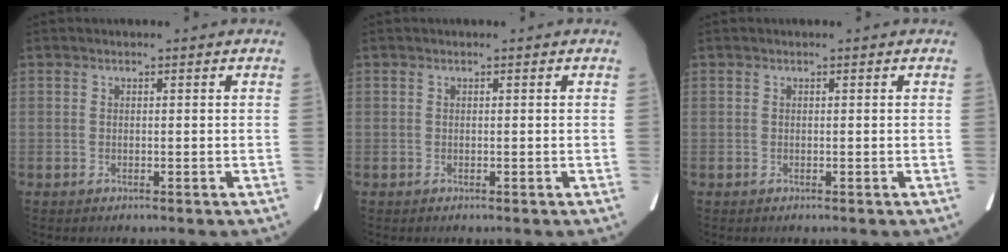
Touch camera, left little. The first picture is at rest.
{"total": 0.0}
{"total": 0.0}